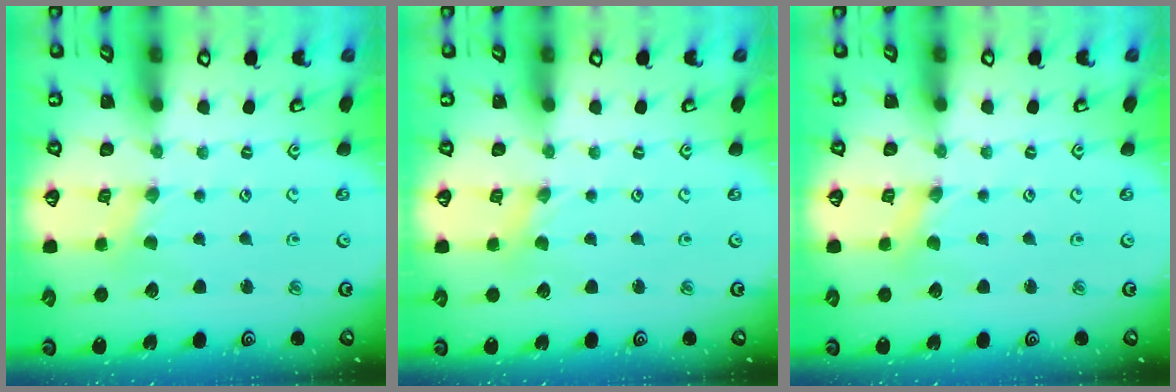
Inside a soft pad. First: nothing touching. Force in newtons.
{"total": 0.0}
{"total": 0.0}